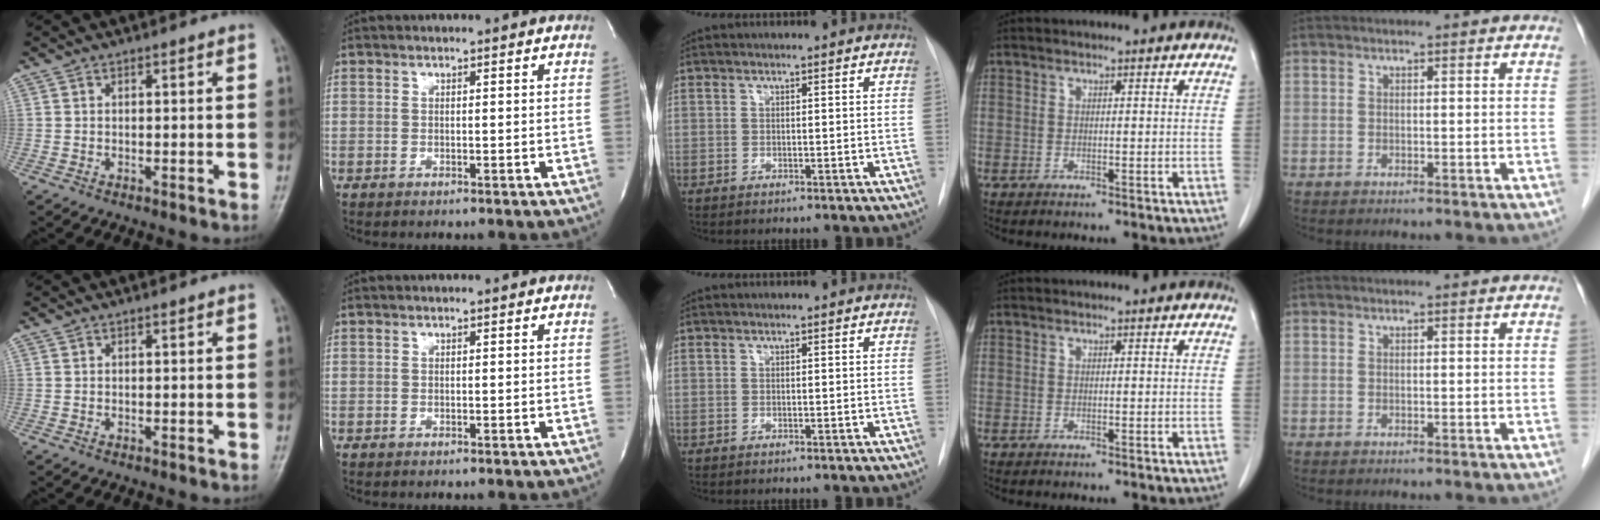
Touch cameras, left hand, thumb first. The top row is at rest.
{}